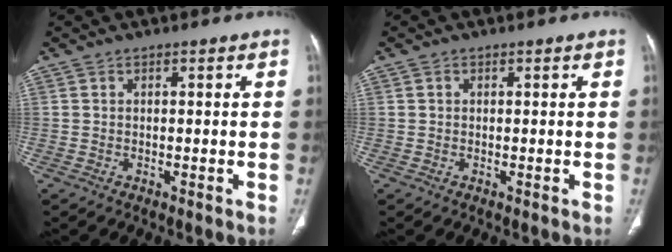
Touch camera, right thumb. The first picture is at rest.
{"total": 0.5, "force": [0.1, 0.5, 0.2], "torque": [0.000, 0.002, 0.002]}